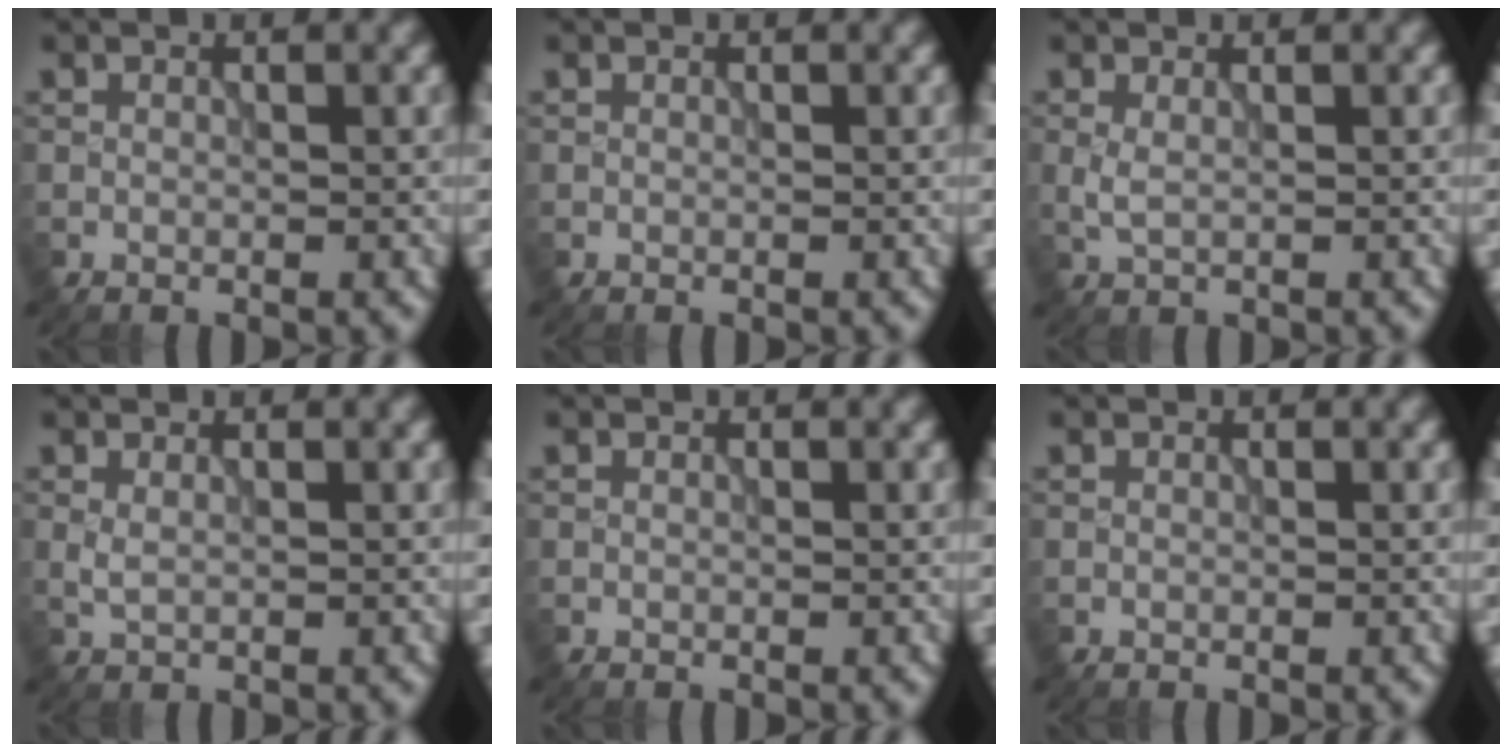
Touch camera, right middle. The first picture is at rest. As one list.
[{"total": 0.0}, {"total": 1.1, "force": [0.3, 0.4, 1.0], "torque": [-0.025, -0.001, 0.007]}, {"total": 0.9, "force": [0.4, 0.3, 0.7], "torque": [-0.018, -0.001, 0.010]}, {"total": 0.0}, {"total": 0.0}]